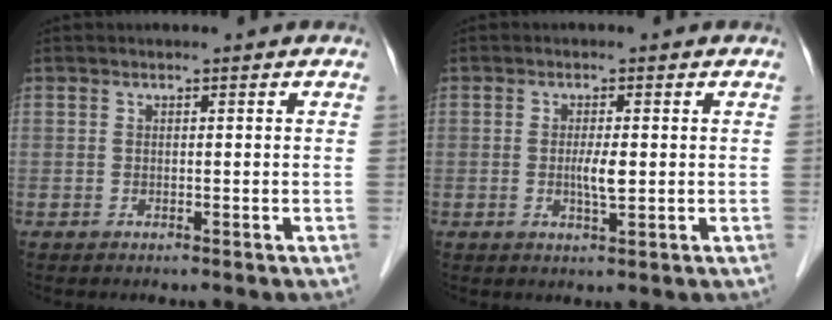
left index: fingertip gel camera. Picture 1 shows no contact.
{"total": 2.6, "force": [-0.2, 0.4, 2.6], "torque": [-0.051, -0.007, -0.003]}